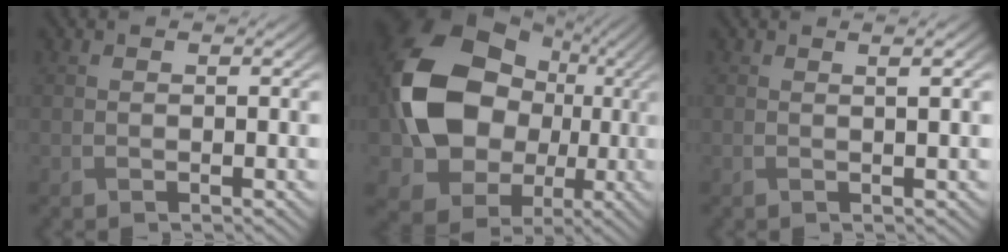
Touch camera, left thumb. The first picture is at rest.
{"total": 15.4, "force": [0.9, 12.9, 8.3], "torque": [-0.177, -0.007, 0.009]}
{"total": 2.0, "force": [0.5, 0.4, 1.9], "torque": [-0.029, 0.011, -0.002]}